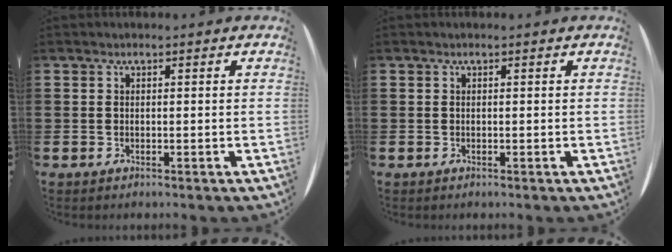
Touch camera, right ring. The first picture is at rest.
{"total": 0.0}